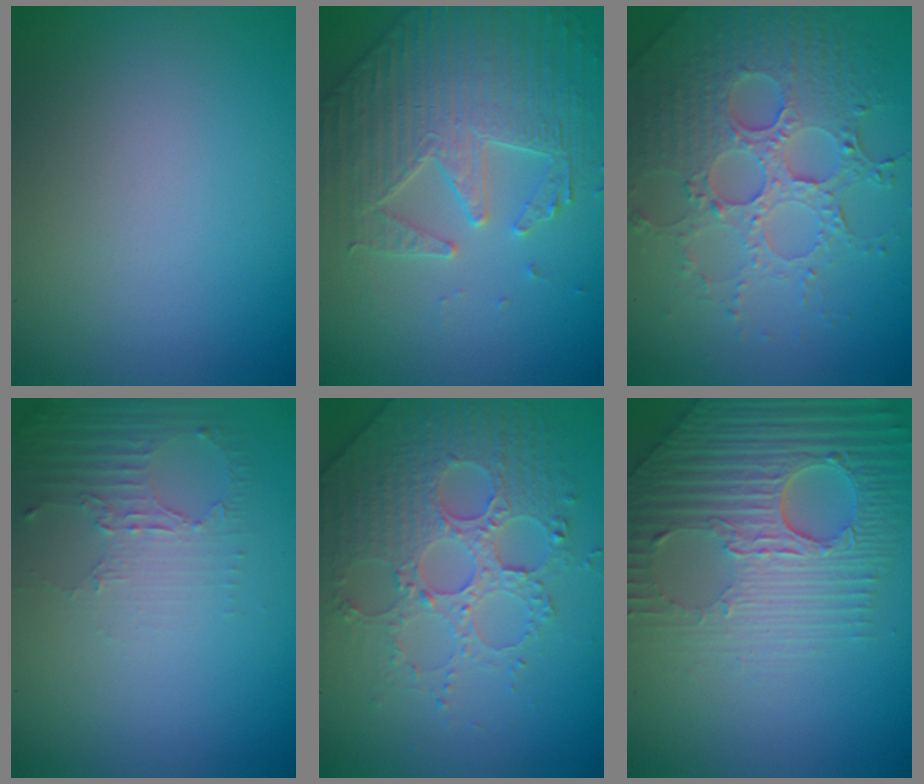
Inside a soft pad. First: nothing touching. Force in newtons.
{"total": 4.4, "press": 4.4, "slide": 0.3}
{"total": 6.9, "press": 5.3, "slide": 4.5}
{"total": 2.5, "press": 1.8, "slide": 1.7}
{"total": 5.1, "press": 4.9, "slide": 1.2}
{"total": 8.9, "press": 6.0, "slide": 6.5}